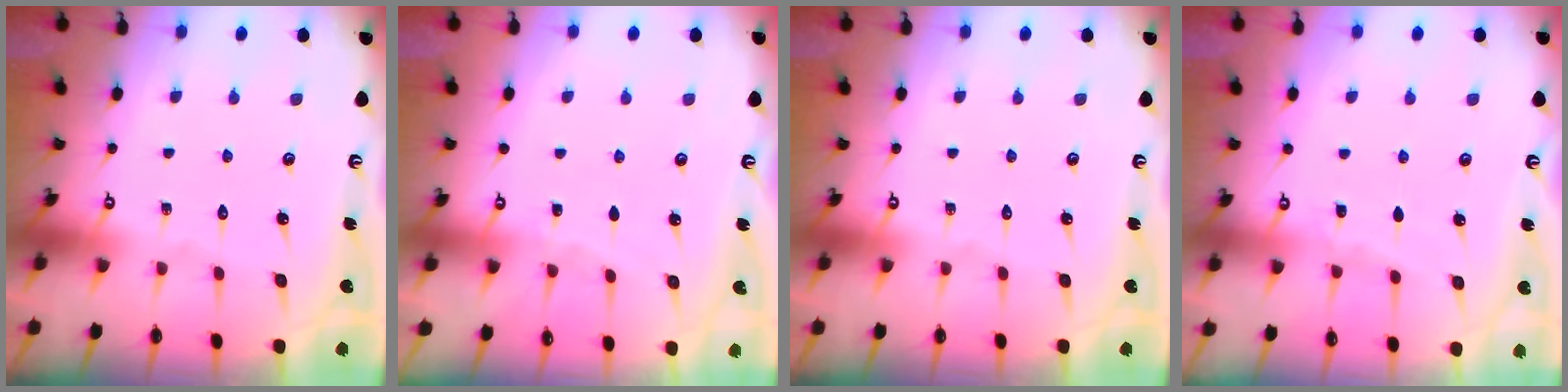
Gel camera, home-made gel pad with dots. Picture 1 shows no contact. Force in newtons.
{"total": 2.7, "press": 2.6, "slide": 0.3}
{"total": 0.0}
{"total": 2.8, "press": 2.8, "slide": 0.4}